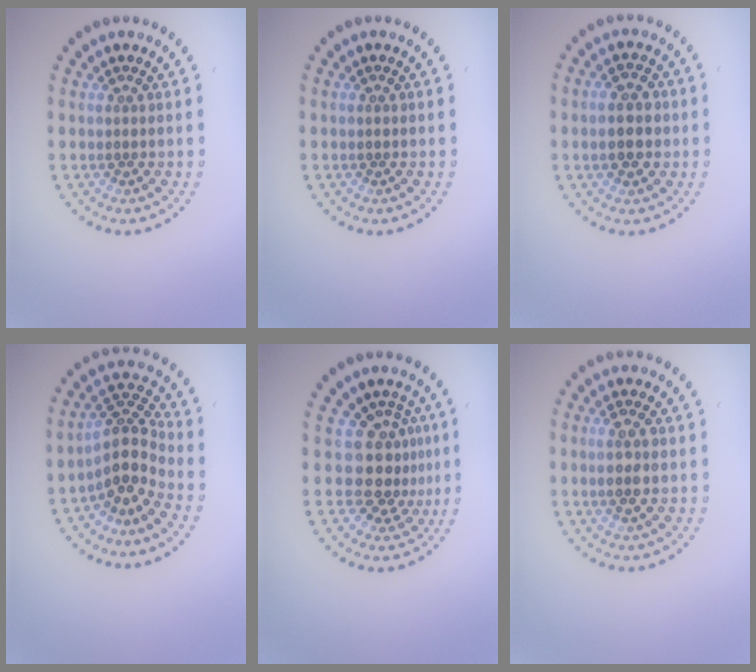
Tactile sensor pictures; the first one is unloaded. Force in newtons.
{"total": 0.5, "press": 0.4, "slide": 0.3}
{"total": 4.3, "press": 4.3, "slide": 0.2}
{"total": 4.0, "press": 2.8, "slide": 2.8}
{"total": 3.5, "press": 2.6, "slide": 2.3}
{"total": 2.3, "press": 2.1, "slide": 0.8}